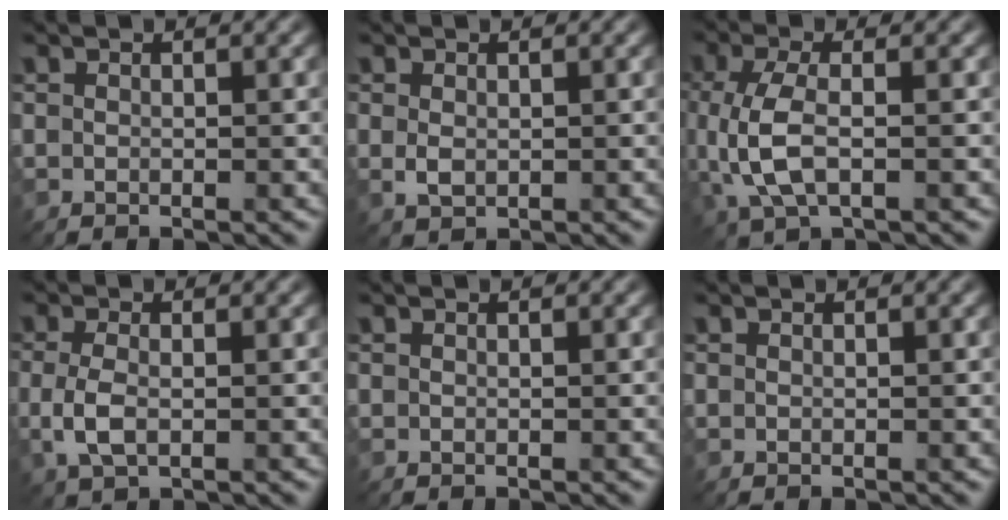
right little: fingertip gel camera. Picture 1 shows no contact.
{"total": 1.3, "force": [0.1, 0.9, 1.0], "torque": [-0.024, -0.001, 0.005]}
{"total": 5.3, "force": [-0.4, 2.4, 4.7], "torque": [-0.115, -0.004, -0.007]}
{"total": 2.8, "force": [-0.5, 1.3, 2.5], "torque": [-0.062, -0.004, -0.012]}
{"total": 0.0}
{"total": 0.0}